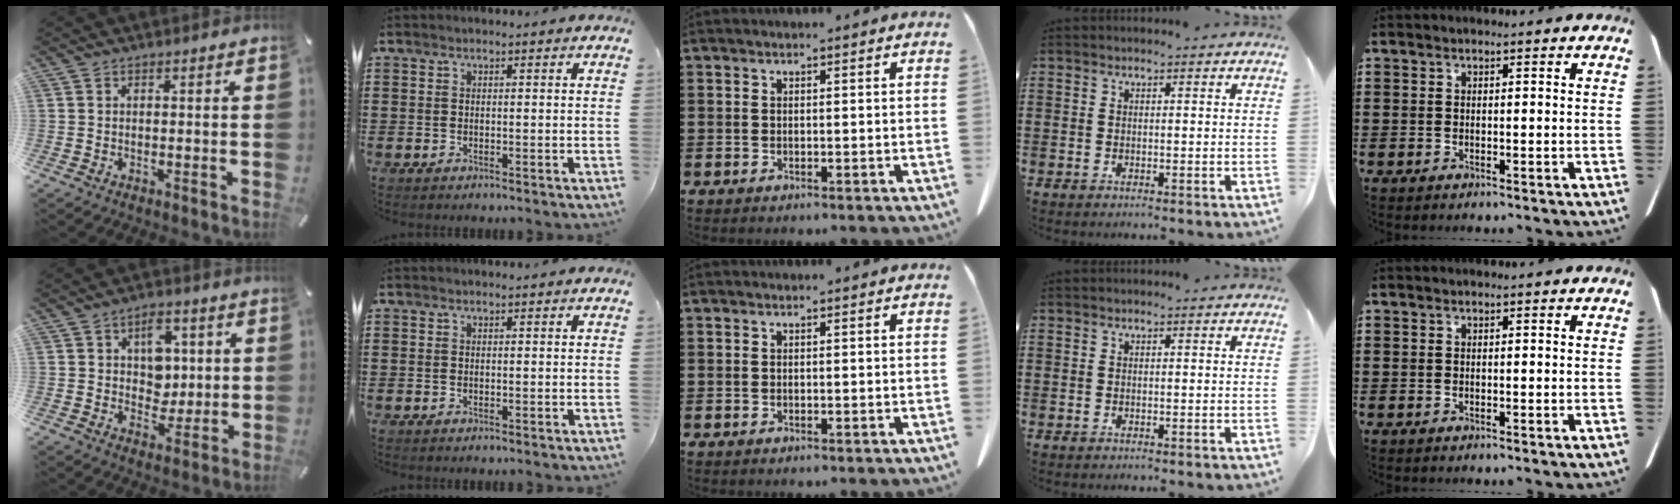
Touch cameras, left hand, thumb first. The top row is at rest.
{"thumb": {"total": 7.9, "force": [2.1, 6.2, 4.3], "torque": [-0.051, 0.000, 0.031]}}